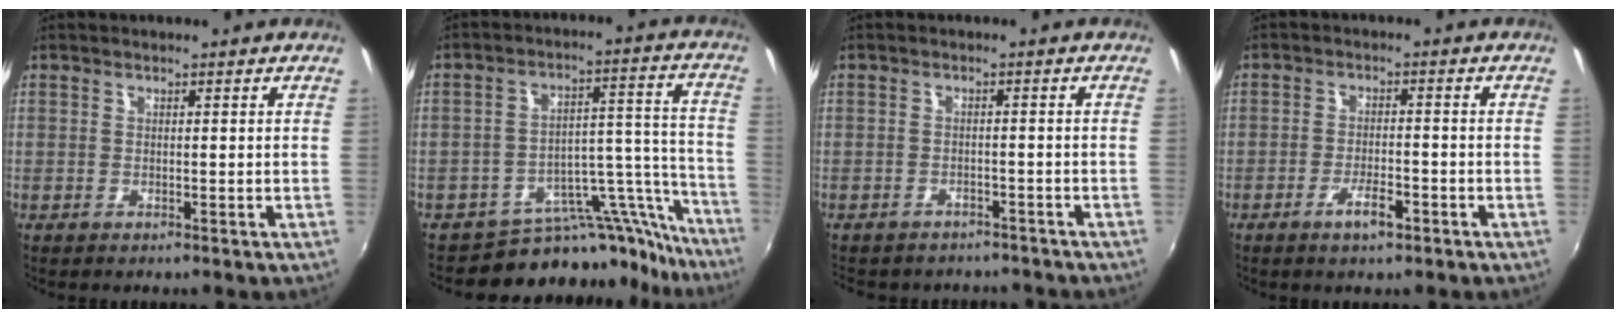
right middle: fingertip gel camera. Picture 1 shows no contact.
{"total": 17.5, "force": [-16.3, 5.9, 2.3], "torque": [-0.017, 0.067, -0.236]}
{"total": 7.5, "force": [-6.5, 3.0, 2.1], "torque": [-0.055, -0.013, -0.087]}
{"total": 4.2, "force": [-2.6, 1.1, 3.1], "torque": [-0.066, -0.003, -0.042]}